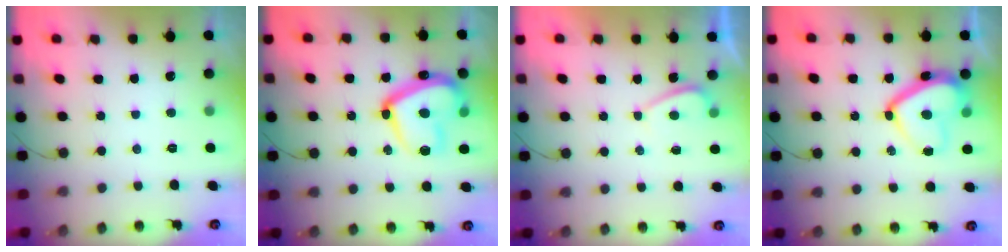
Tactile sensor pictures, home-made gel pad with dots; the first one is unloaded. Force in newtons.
{"total": 19.8, "press": 19.7, "slide": 1.7}
{"total": 1.6, "press": 1.5, "slide": 0.6}
{"total": 13.8, "press": 13.8, "slide": 1.4}